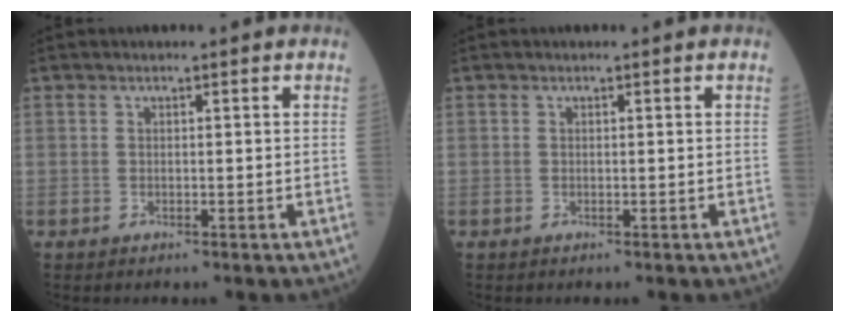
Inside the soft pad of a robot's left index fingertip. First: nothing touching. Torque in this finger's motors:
{"motor_torque": [0.12, 0.12, 0.02, 0.01]}